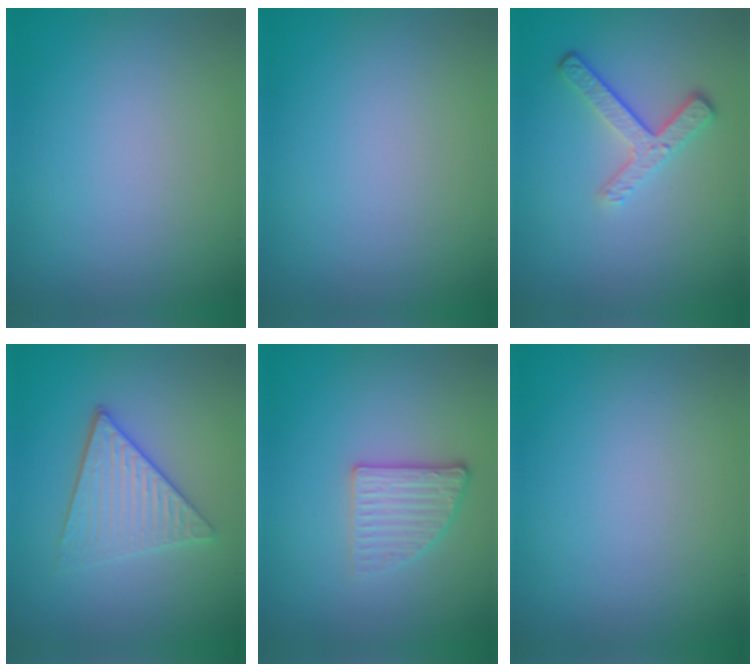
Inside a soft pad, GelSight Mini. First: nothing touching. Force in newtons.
{"total": 0.0}
{"total": 3.4, "press": 2.6, "slide": 2.3}
{"total": 3.9, "press": 3.3, "slide": 1.9}
{"total": 2.6, "press": 2.3, "slide": 1.2}
{"total": 0.0}